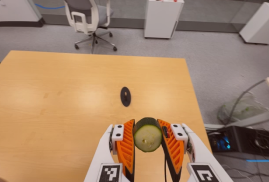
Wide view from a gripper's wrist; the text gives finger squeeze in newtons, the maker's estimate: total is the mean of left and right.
{"total": 11.1, "left": 10.0, "right": 12.2}